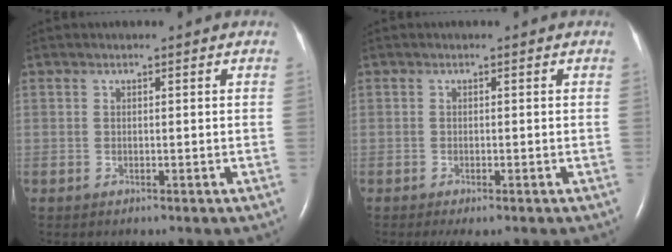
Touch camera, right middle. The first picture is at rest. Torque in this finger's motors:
{"motor_torque": [0.35, -0.28, 0.14, 0.04]}